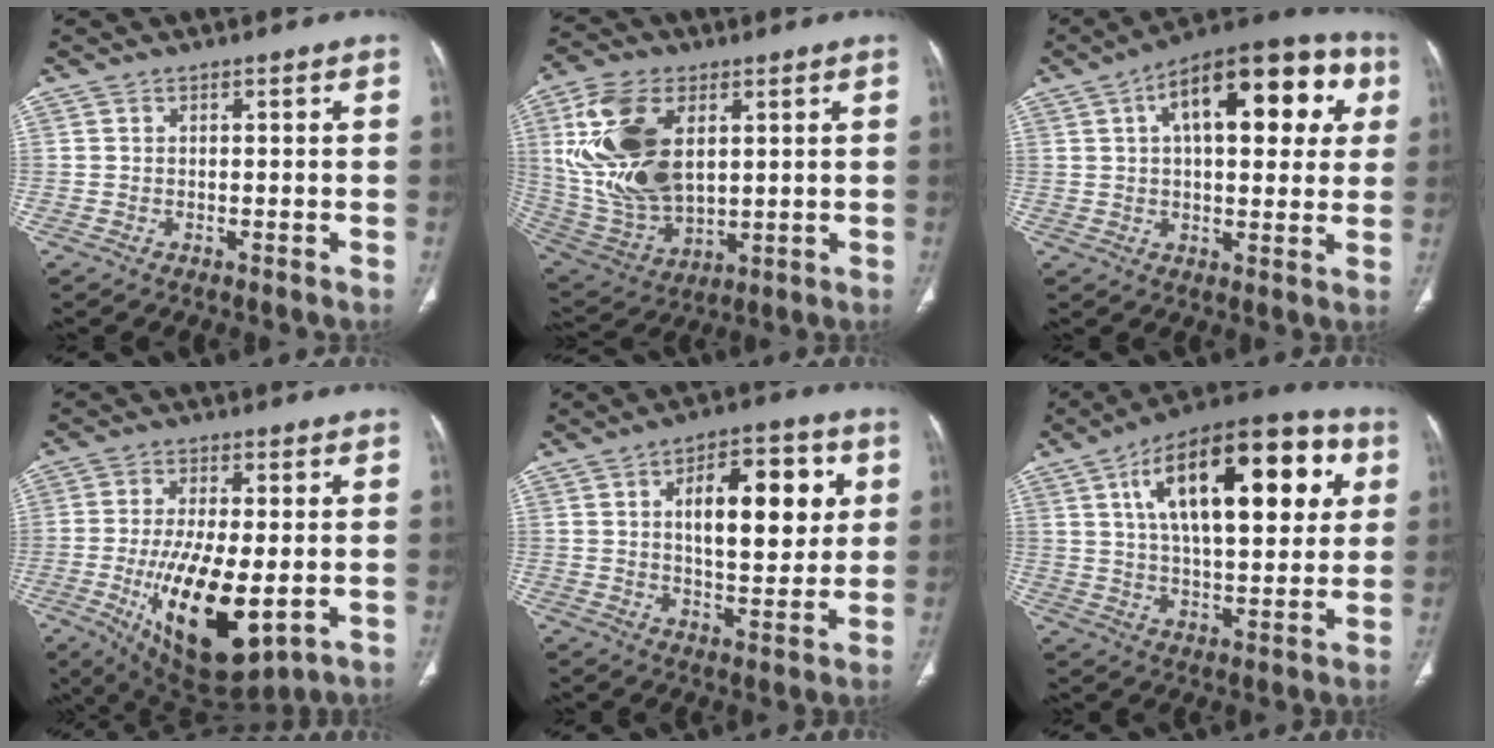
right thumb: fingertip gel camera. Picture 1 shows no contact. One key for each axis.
{"total": 20.3, "fx": 4.7, "fy": 12.1, "fz": 15.6, "tx": -0.304, "ty": -0.018, "tz": 0.100}
{"total": 21.8, "fx": 6.8, "fy": 10.2, "fz": 18.1, "tx": -0.226, "ty": 0.028, "tz": 0.091}
{"total": 18.0, "fx": -4.2, "fy": 7.5, "fz": 15.8, "tx": -0.277, "ty": -0.020, "tz": -0.050}
{"total": 16.0, "fx": 4.0, "fy": 7.5, "fz": 13.6, "tx": -0.160, "ty": -0.002, "tz": 0.059}
{"total": 26.4, "fx": 8.4, "fy": 11.6, "fz": 22.2, "tx": -0.317, "ty": 0.007, "tz": 0.123}